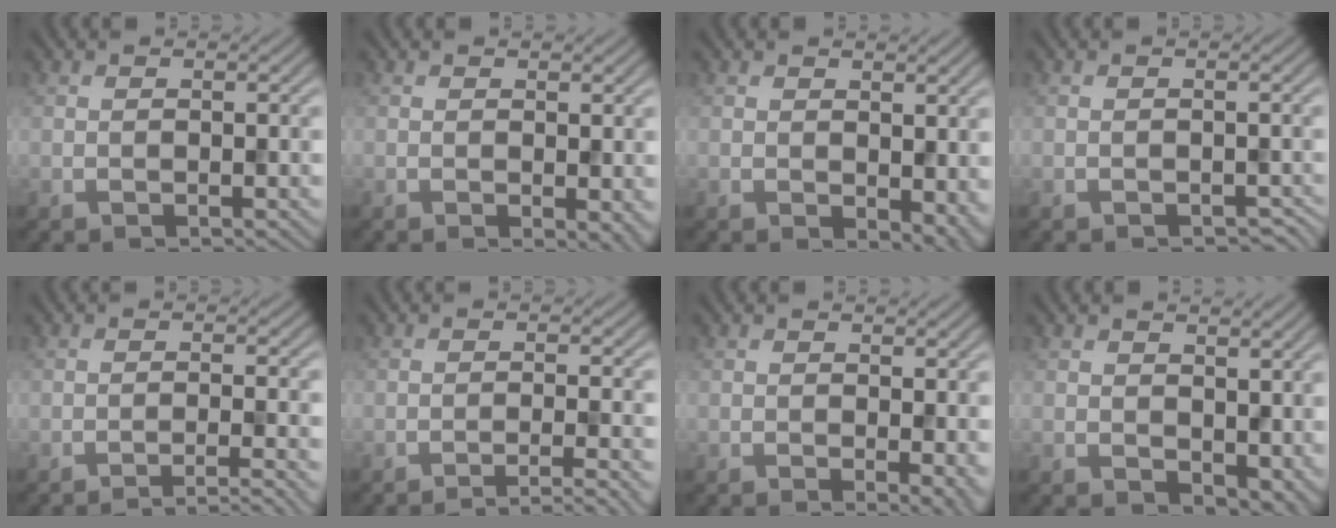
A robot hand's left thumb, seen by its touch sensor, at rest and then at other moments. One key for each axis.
{"total": 2.2, "fx": -0.2, "fy": 1.0, "fz": 1.9, "tx": -0.023, "ty": -0.008, "tz": 0.000}
{"total": 4.9, "fx": -0.3, "fy": 3.1, "fz": 3.7, "tx": -0.056, "ty": -0.020, "tz": 0.009}
{"total": 1.1, "fx": -1.0, "fy": 0.4, "fz": 0.3, "tx": -0.002, "ty": -0.007, "tz": -0.013}
{"total": 4.4, "fx": -3.1, "fy": 0.4, "fz": 3.0, "tx": -0.038, "ty": 0.012, "tz": -0.063}
{"total": 4.9, "fx": -3.4, "fy": 0.6, "fz": 3.5, "tx": -0.046, "ty": 0.012, "tz": -0.064}
{"total": 2.7, "fx": -0.2, "fy": 0.7, "fz": 2.6, "tx": -0.032, "ty": -0.006, "tz": -0.005}
{"total": 4.9, "fx": 1.4, "fy": 3.3, "fz": 3.4, "tx": -0.062, "ty": -0.021, "tz": 0.035}